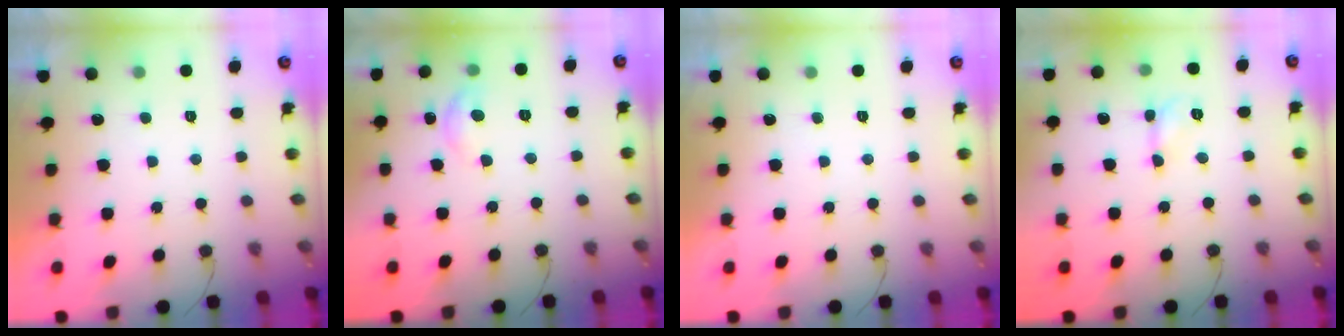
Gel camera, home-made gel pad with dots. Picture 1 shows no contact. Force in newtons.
{"total": 5.1, "press": 5.0, "slide": 0.2}
{"total": 0.0}
{"total": 4.3, "press": 4.2, "slide": 0.3}